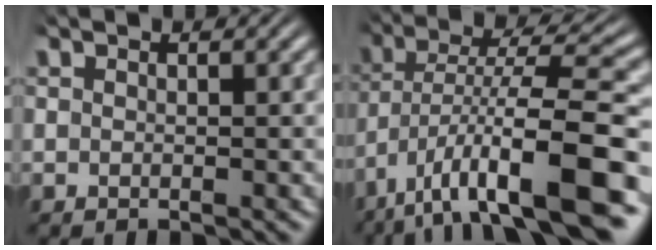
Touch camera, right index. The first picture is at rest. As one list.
[{"total": 10.7, "force": [-3.5, 4.1, 9.2], "torque": [-0.155, -0.020, -0.036]}]